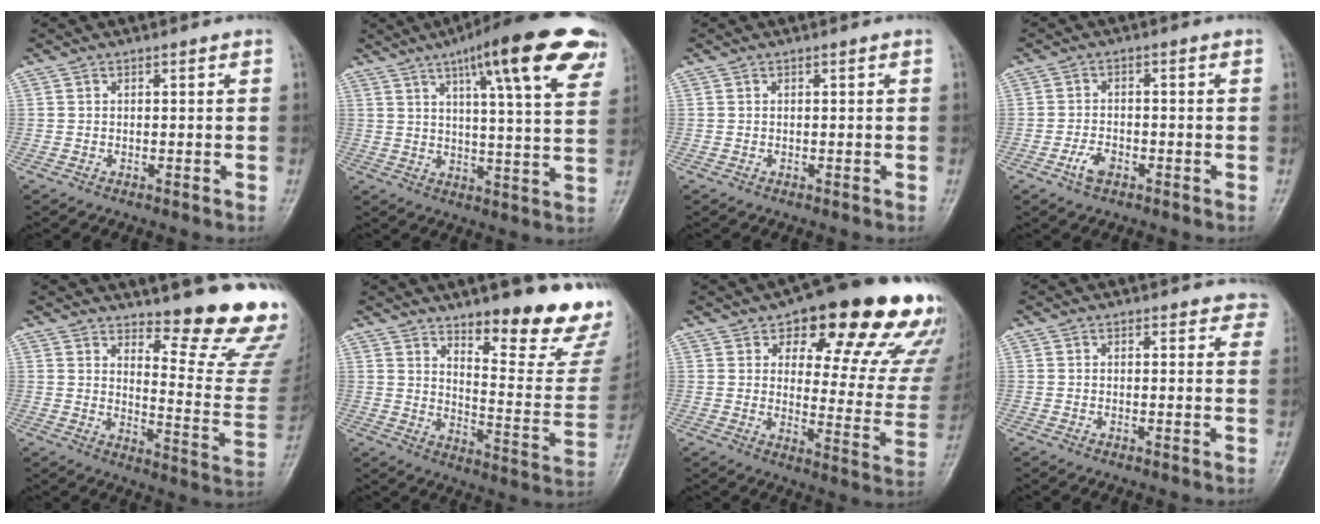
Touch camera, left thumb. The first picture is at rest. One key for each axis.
{"total": 20.3, "fx": 11.1, "fy": 4.0, "fz": 16.6, "tx": -0.216, "ty": -0.023, "tz": 0.147}
{"total": 0.0}
{"total": 3.5, "fx": -1.9, "fy": 2.0, "fz": 2.2, "tx": -0.040, "ty": 0.011, "tz": -0.035}
{"total": 17.2, "fx": 14.6, "fy": 2.9, "fz": 8.5, "tx": -0.075, "ty": -0.166, "tz": 0.183}
{"total": 20.2, "fx": 14.4, "fy": 5.1, "fz": 13.2, "tx": -0.134, "ty": -0.116, "tz": 0.199}
{"total": 23.5, "fx": 13.8, "fy": 9.2, "fz": 16.7, "tx": -0.165, "ty": -0.052, "tz": 0.174}
{"total": 4.2, "fx": 3.8, "fy": 1.9, "fz": 0.3, "tx": 0.038, "ty": -0.016, "tz": 0.019}